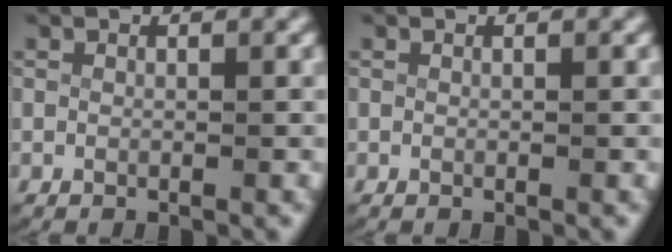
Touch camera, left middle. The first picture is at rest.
{"total": 0.0}